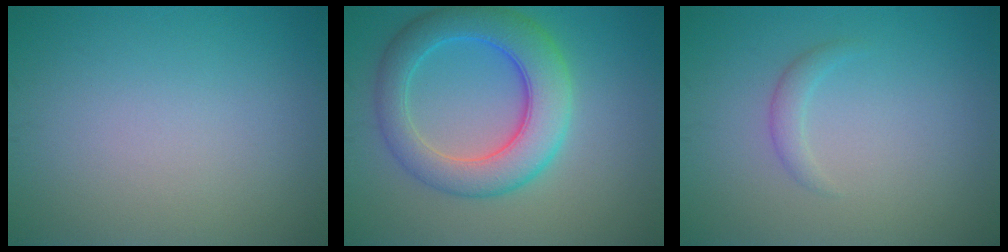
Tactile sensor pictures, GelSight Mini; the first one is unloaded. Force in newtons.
{"total": 7.2, "press": 7.2, "slide": 0.2}
{"total": 1.3, "press": 1.3, "slide": 0.0}